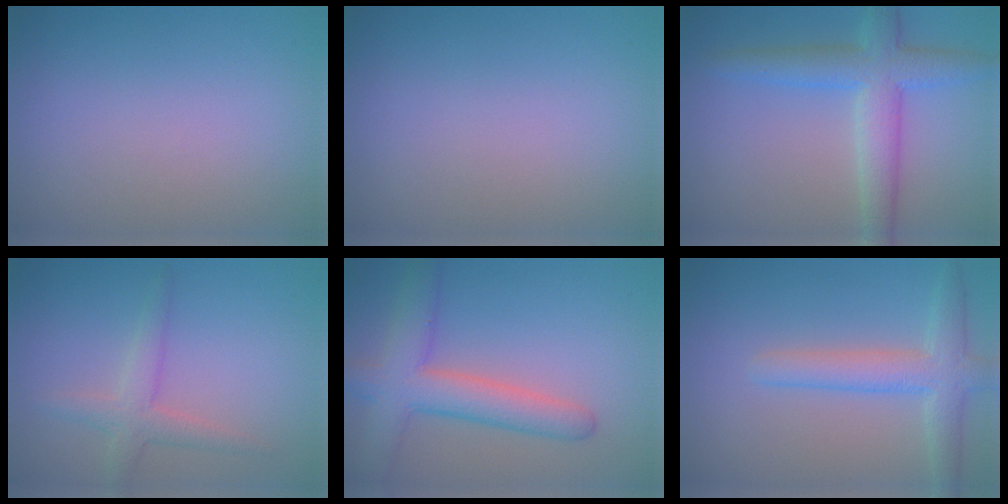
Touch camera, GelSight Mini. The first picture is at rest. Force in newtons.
{"total": 0.0}
{"total": 5.3, "press": 5.3, "slide": 0.2}
{"total": 2.5, "press": 2.5, "slide": 0.2}
{"total": 6.0, "press": 6.0, "slide": 0.4}
{"total": 3.9, "press": 3.9, "slide": 0.2}